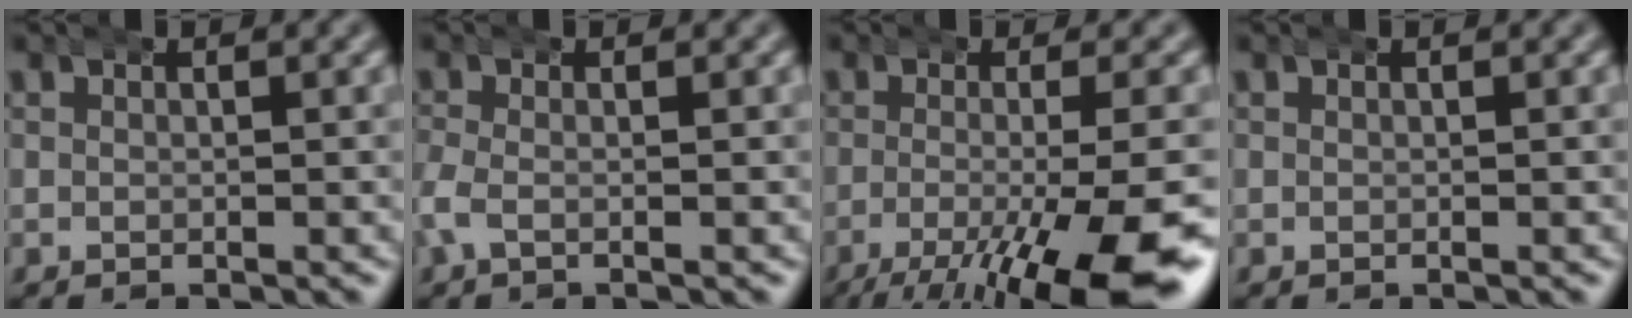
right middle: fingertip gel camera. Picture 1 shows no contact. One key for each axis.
{"total": 2.0, "fx": -0.9, "fy": 1.0, "fz": 1.4, "tx": -0.053, "ty": -0.012, "tz": -0.011}
{"total": 10.2, "fx": -4.6, "fy": 3.2, "fz": 8.6, "tx": -0.131, "ty": -0.032, "tz": -0.051}
{"total": 0.0}